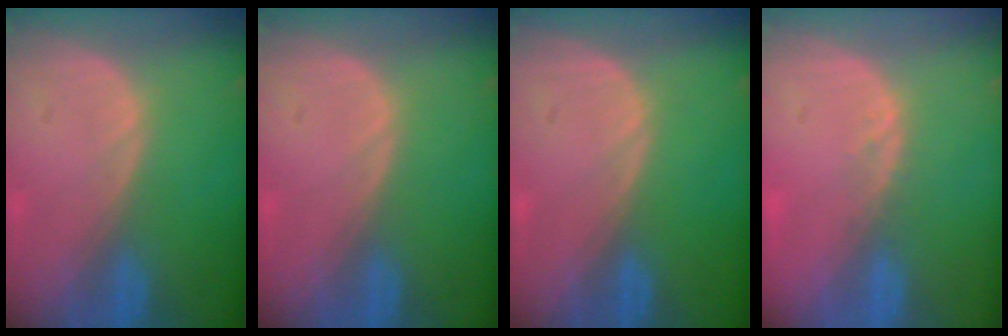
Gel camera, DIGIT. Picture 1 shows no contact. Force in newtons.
{"total": 0.0}
{"total": 0.0}
{"total": 1.3, "press": 1.2, "slide": 0.6}